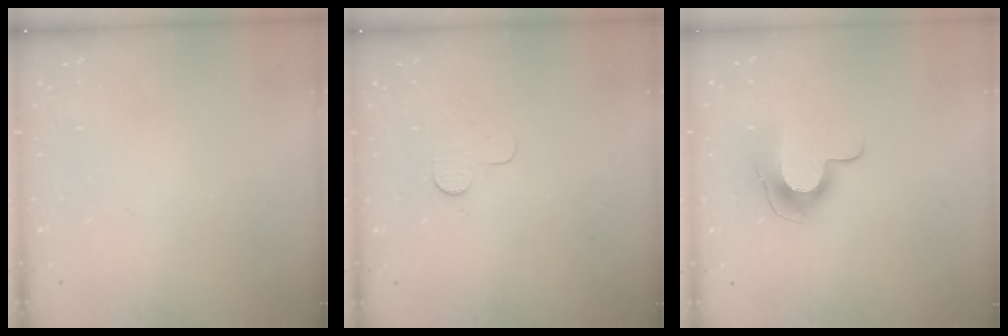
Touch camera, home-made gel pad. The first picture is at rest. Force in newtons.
{"total": 4.3, "press": 4.3, "slide": 0.3}
{"total": 10.4, "press": 10.4, "slide": 0.5}